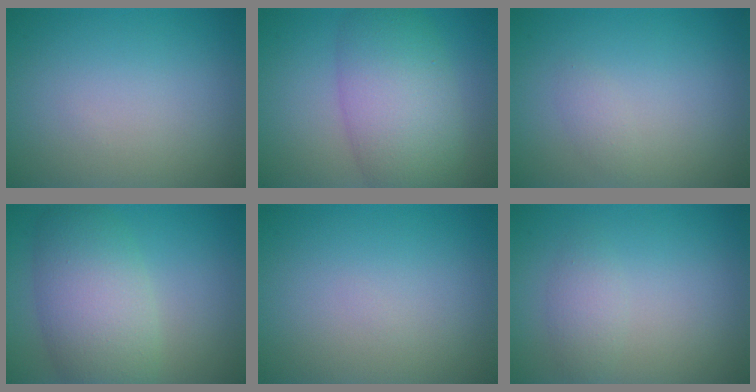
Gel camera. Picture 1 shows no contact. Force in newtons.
{"total": 7.8, "press": 7.8, "slide": 0.3}
{"total": 0.9, "press": 0.9, "slide": 0.0}
{"total": 7.0, "press": 7.0, "slide": 0.2}
{"total": 0.0}
{"total": 1.6, "press": 1.6, "slide": 0.1}